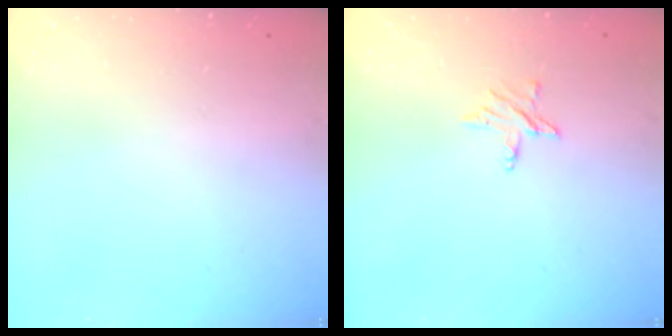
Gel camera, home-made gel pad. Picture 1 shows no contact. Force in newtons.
{"total": 3.9, "press": 3.9, "slide": 0.3}